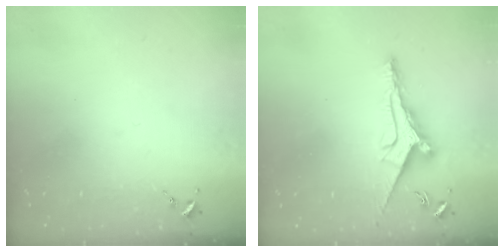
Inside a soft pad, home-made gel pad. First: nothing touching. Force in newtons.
{"total": 9.6, "press": 9.6, "slide": 1.0}